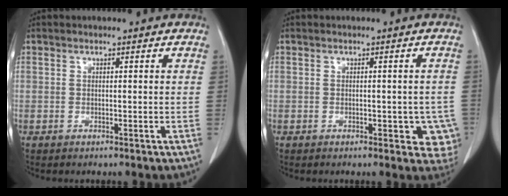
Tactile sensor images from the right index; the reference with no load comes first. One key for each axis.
{"total": 5.3, "fx": -1.5, "fy": 2.8, "fz": 4.2, "tx": -0.020, "ty": 0.006, "tz": -0.013}